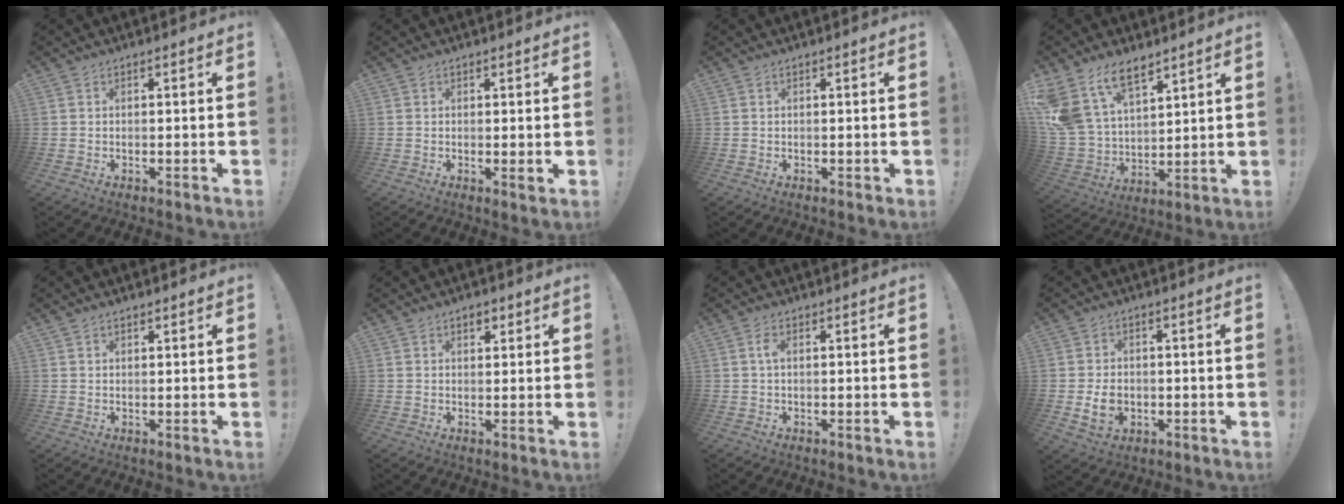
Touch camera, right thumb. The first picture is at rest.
{"total": 1.4, "force": [0.6, 0.2, 1.2], "torque": [-0.009, -0.006, 0.008]}
{"total": 0.5, "force": [0.2, 0.4, 0.2], "torque": [-0.001, 0.000, 0.004]}
{"total": 15.7, "force": [10.7, 8.5, 7.8], "torque": [-0.180, -0.069, 0.206]}
{"total": 1.0, "force": [0.8, 0.4, 0.3], "torque": [0.000, -0.003, 0.015]}
{"total": 2.4, "force": [1.3, 1.5, 1.3], "torque": [-0.009, -0.003, 0.019]}
{"total": 2.2, "force": [0.3, 0.8, 2.0], "torque": [-0.046, 0.008, 0.005]}
{"total": 6.6, "force": [-1.3, 5.0, 4.1], "torque": [-0.062, 0.001, -0.022]}